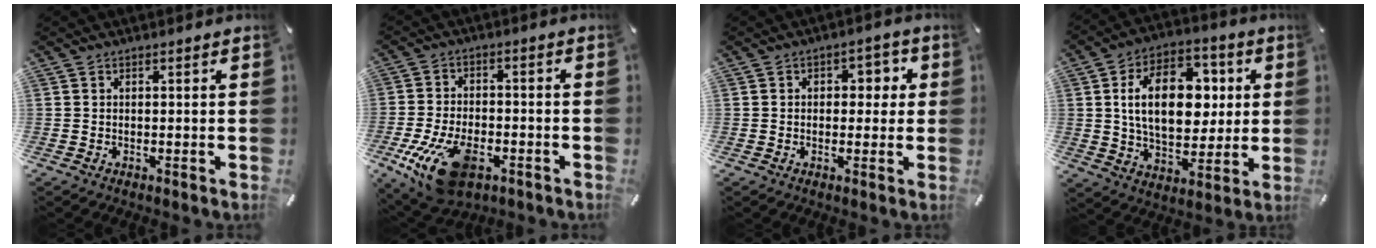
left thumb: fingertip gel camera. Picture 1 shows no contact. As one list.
[{"total": 14.8, "force": [-6.6, 8.1, 10.4], "torque": [-0.209, 0.025, -0.108]}, {"total": 4.3, "force": [0.1, 3.2, 2.9], "torque": [-0.021, -0.003, -0.014]}, {"total": 18.8, "force": [3.2, 12.0, 14.1], "torque": [-0.246, 0.011, 0.054]}]